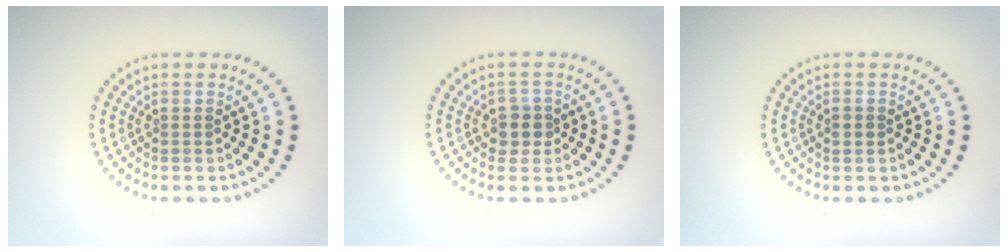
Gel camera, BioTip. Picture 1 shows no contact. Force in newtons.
{"total": 1.8, "press": 1.6, "slide": 0.9}
{"total": 1.2, "press": 1.2, "slide": 0.2}